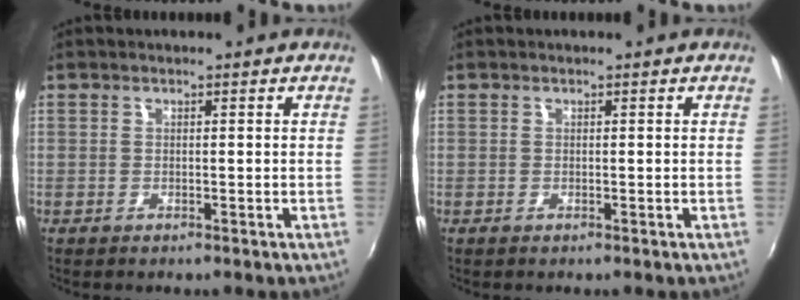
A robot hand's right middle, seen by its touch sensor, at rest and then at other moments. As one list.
[{"total": 0.0}]